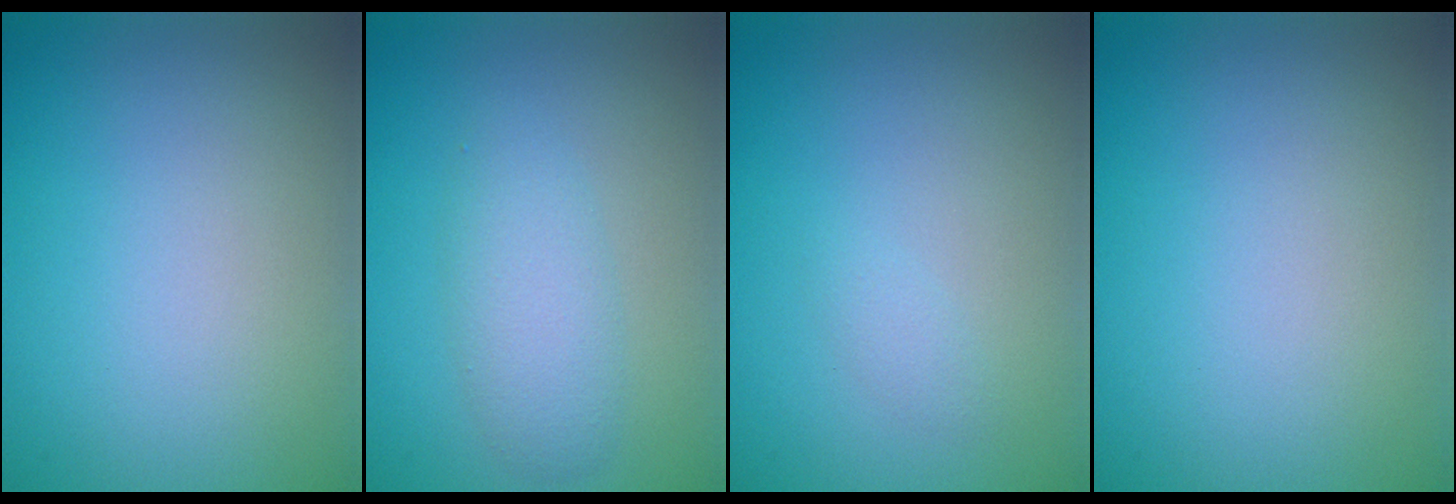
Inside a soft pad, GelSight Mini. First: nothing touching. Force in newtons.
{"total": 2.9, "press": 2.9, "slide": 0.1}
{"total": 0.7, "press": 0.7, "slide": 0.0}
{"total": 0.0}